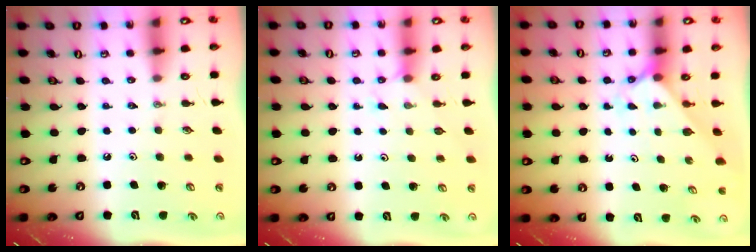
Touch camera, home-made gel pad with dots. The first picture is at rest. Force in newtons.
{"total": 3.7, "press": 3.7, "slide": 0.4}
{"total": 2.0, "press": 2.0, "slide": 0.2}